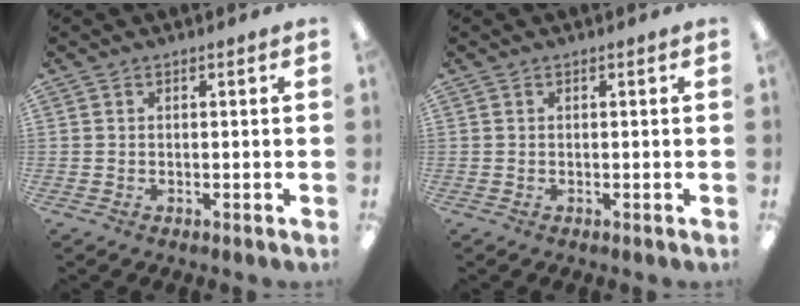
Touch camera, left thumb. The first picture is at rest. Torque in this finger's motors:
{"motor_torque": [-0.04, -0.03, -0.04, 0.04, 0.00]}